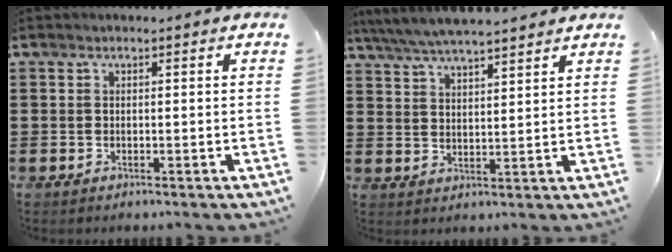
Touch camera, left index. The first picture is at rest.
{"total": 5.1, "force": [4.8, 0.0, 1.6], "torque": [-0.048, -0.019, 0.085]}